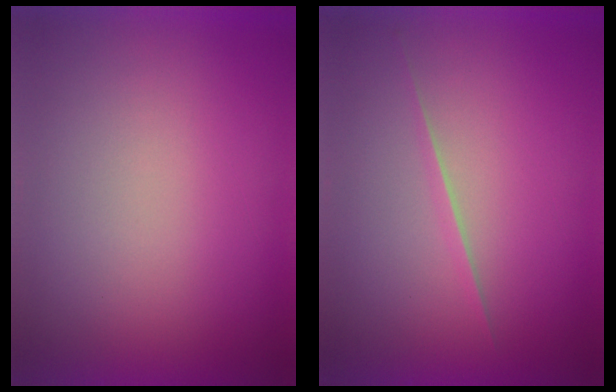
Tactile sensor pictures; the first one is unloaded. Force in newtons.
{"total": 1.8}